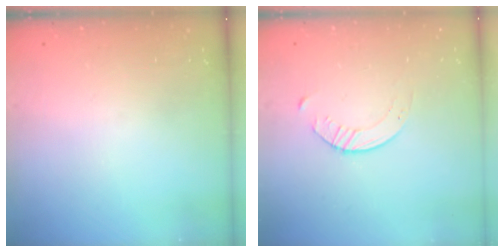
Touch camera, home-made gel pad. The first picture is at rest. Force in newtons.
{"total": 2.1, "press": 2.0, "slide": 0.3}